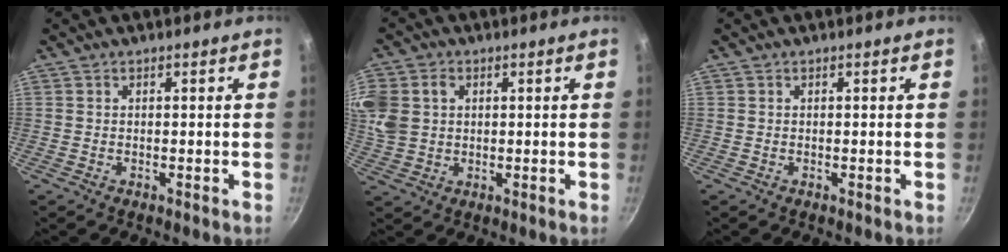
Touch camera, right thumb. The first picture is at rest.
{"total": 14.3, "force": [3.2, 11.6, 7.7], "torque": [-0.200, 0.029, 0.065]}
{"total": 0.0}